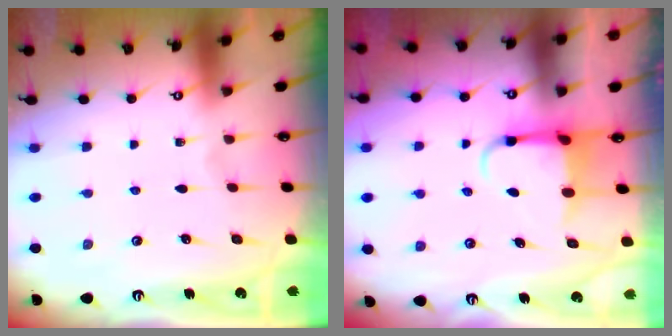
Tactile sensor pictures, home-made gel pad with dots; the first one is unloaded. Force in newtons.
{"total": 3.8, "press": 3.7, "slide": 0.7}